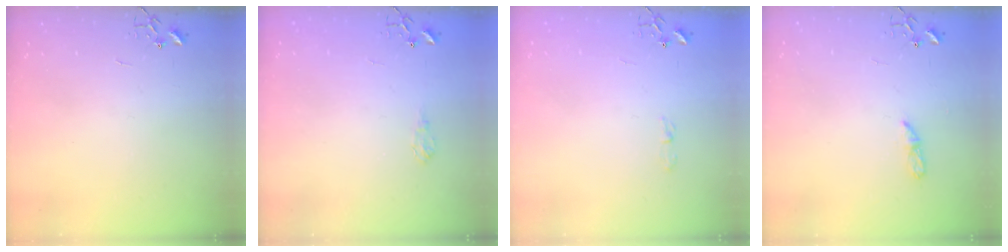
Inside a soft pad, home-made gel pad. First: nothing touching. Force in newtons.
{"total": 4.7, "press": 4.7, "slide": 0.7}
{"total": 4.1, "press": 4.0, "slide": 0.8}
{"total": 5.0, "press": 4.9, "slide": 0.6}